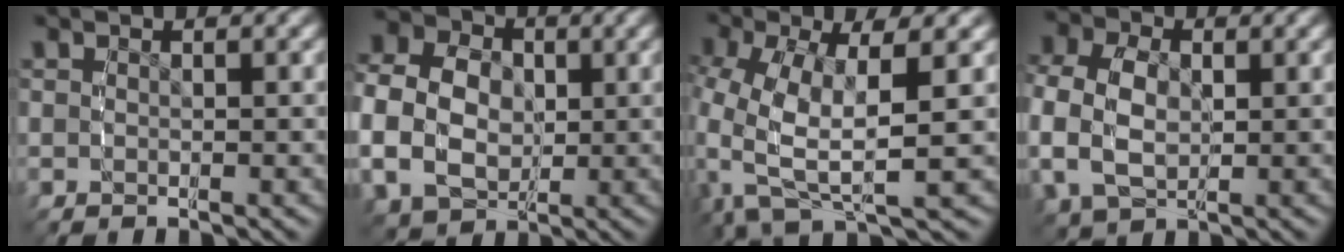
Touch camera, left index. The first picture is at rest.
{"total": 10.5, "force": [0.7, 8.9, 5.4], "torque": [-0.126, -0.012, 0.008]}
{"total": 9.3, "force": [-0.4, 6.0, 7.1], "torque": [-0.167, -0.033, 0.009]}
{"total": 7.0, "force": [0.3, 5.7, 4.1], "torque": [-0.103, -0.008, 0.007]}